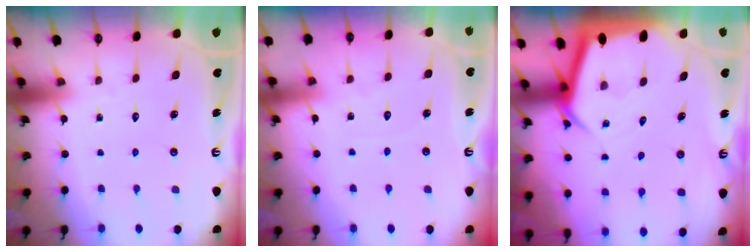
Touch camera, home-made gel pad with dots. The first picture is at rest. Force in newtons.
{"total": 2.9, "press": 2.9, "slide": 0.4}
{"total": 5.7, "press": 5.7, "slide": 0.7}